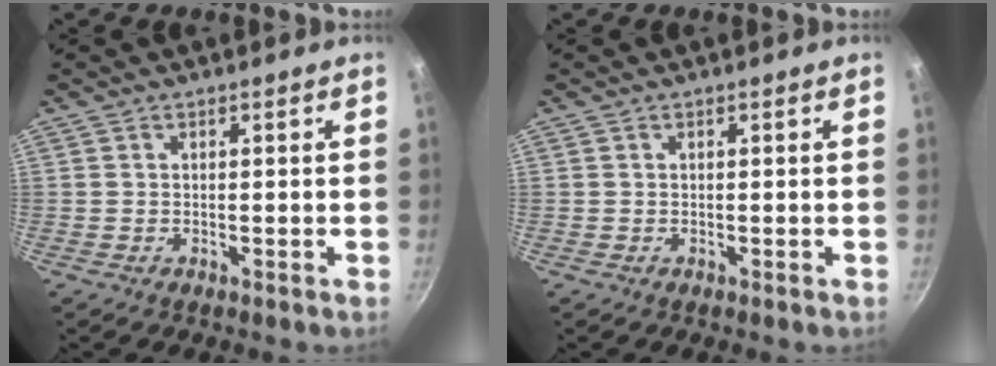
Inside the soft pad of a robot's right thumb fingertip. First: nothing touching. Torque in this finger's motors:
{"motor_torque": [-0.22, 0.02, 0.02, -0.23, 0.02]}